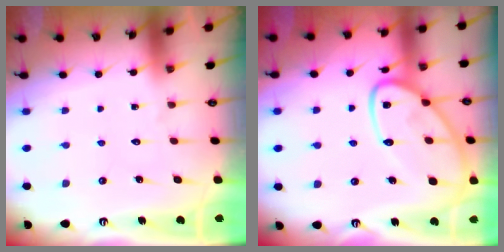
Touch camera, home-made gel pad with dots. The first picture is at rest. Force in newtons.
{"total": 17.1, "press": 17.0, "slide": 1.5}